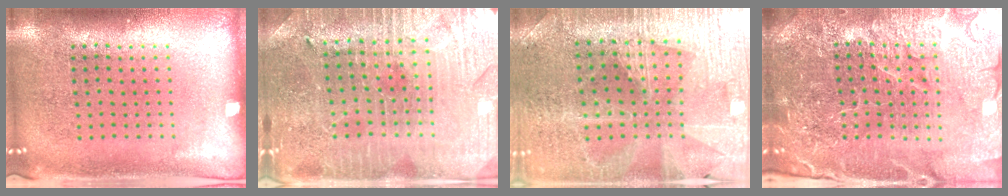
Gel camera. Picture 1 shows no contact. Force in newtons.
{"total": 3.3, "press": 3.3, "slide": 0.6}
{"total": 3.1, "press": 3.0, "slide": 0.4}
{"total": 5.7, "press": 5.2, "slide": 2.4}